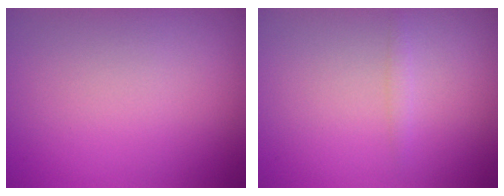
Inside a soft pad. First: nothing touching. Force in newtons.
{"total": 0.7, "press": 0.7, "slide": 0.0}